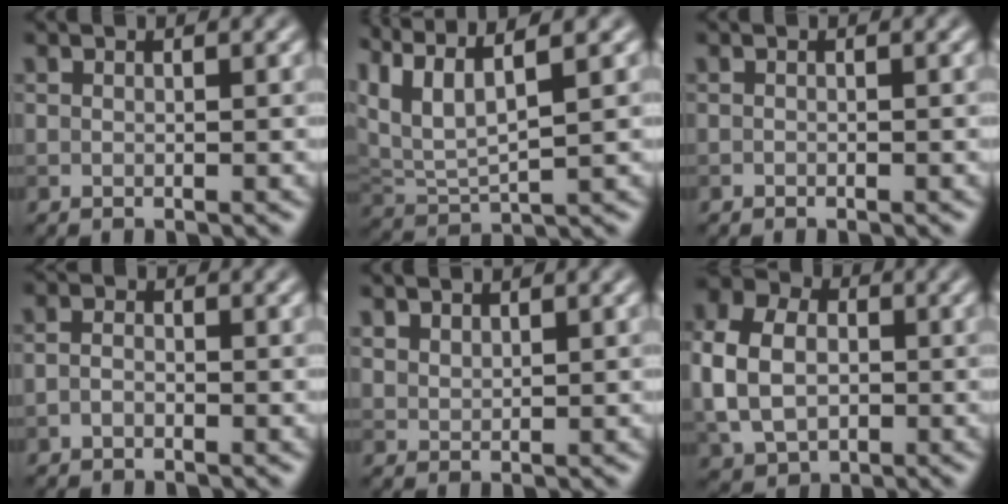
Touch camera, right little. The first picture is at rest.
{"total": 6.1, "force": [3.9, 1.8, 4.2], "torque": [-0.099, 0.015, 0.076]}
{"total": 0.0}
{"total": 1.1, "force": [-0.6, 0.7, 0.6], "torque": [-0.013, 0.001, -0.016]}
{"total": 1.5, "force": [1.4, 0.7, 0.3], "torque": [-0.014, 0.000, 0.036]}
{"total": 8.8, "force": [-0.5, 6.9, 5.4], "torque": [-0.127, 0.000, -0.021]}